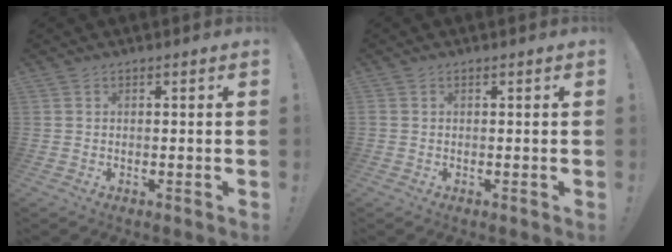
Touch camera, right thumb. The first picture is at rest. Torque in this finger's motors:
{"motor_torque": [-0.16, 0.18, 0.02, 0.02, 0.00]}